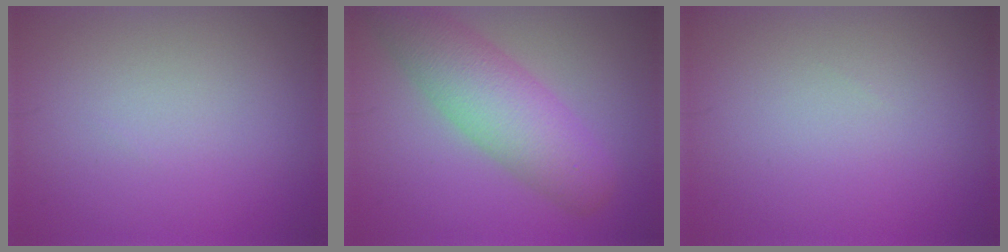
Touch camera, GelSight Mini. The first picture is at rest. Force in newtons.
{"total": 6.4, "press": 6.4, "slide": 0.3}
{"total": 0.0}